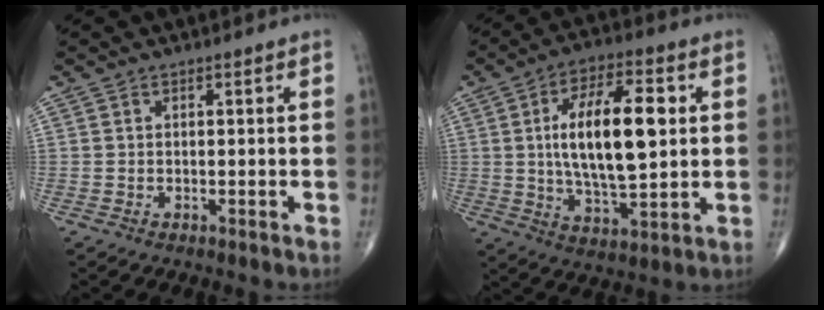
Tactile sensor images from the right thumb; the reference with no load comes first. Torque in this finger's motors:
{"motor_torque": [0.08, 0.73, 0.64, -0.13, 0.16]}